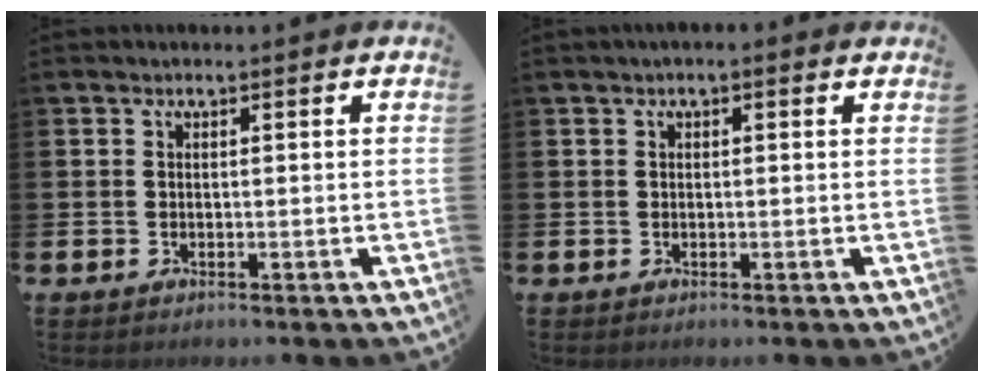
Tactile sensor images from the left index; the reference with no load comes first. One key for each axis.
{"total": 0.5, "fx": 0.1, "fy": 0.2, "fz": 0.4, "tx": -0.007, "ty": 0.005, "tz": 0.000}